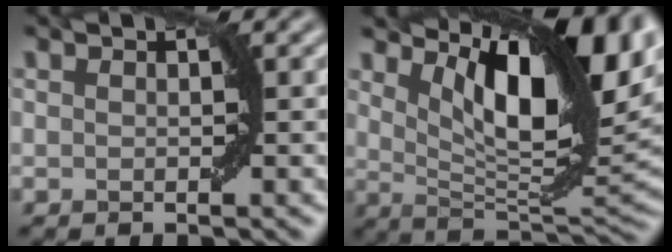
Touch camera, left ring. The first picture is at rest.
{"total": 13.8, "force": [5.6, 5.0, 11.5], "torque": [-0.167, 0.002, 0.098]}